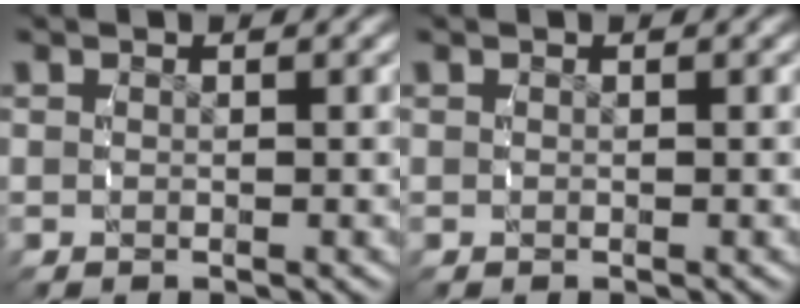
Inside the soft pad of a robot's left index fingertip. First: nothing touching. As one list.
[{"total": 0.0}]